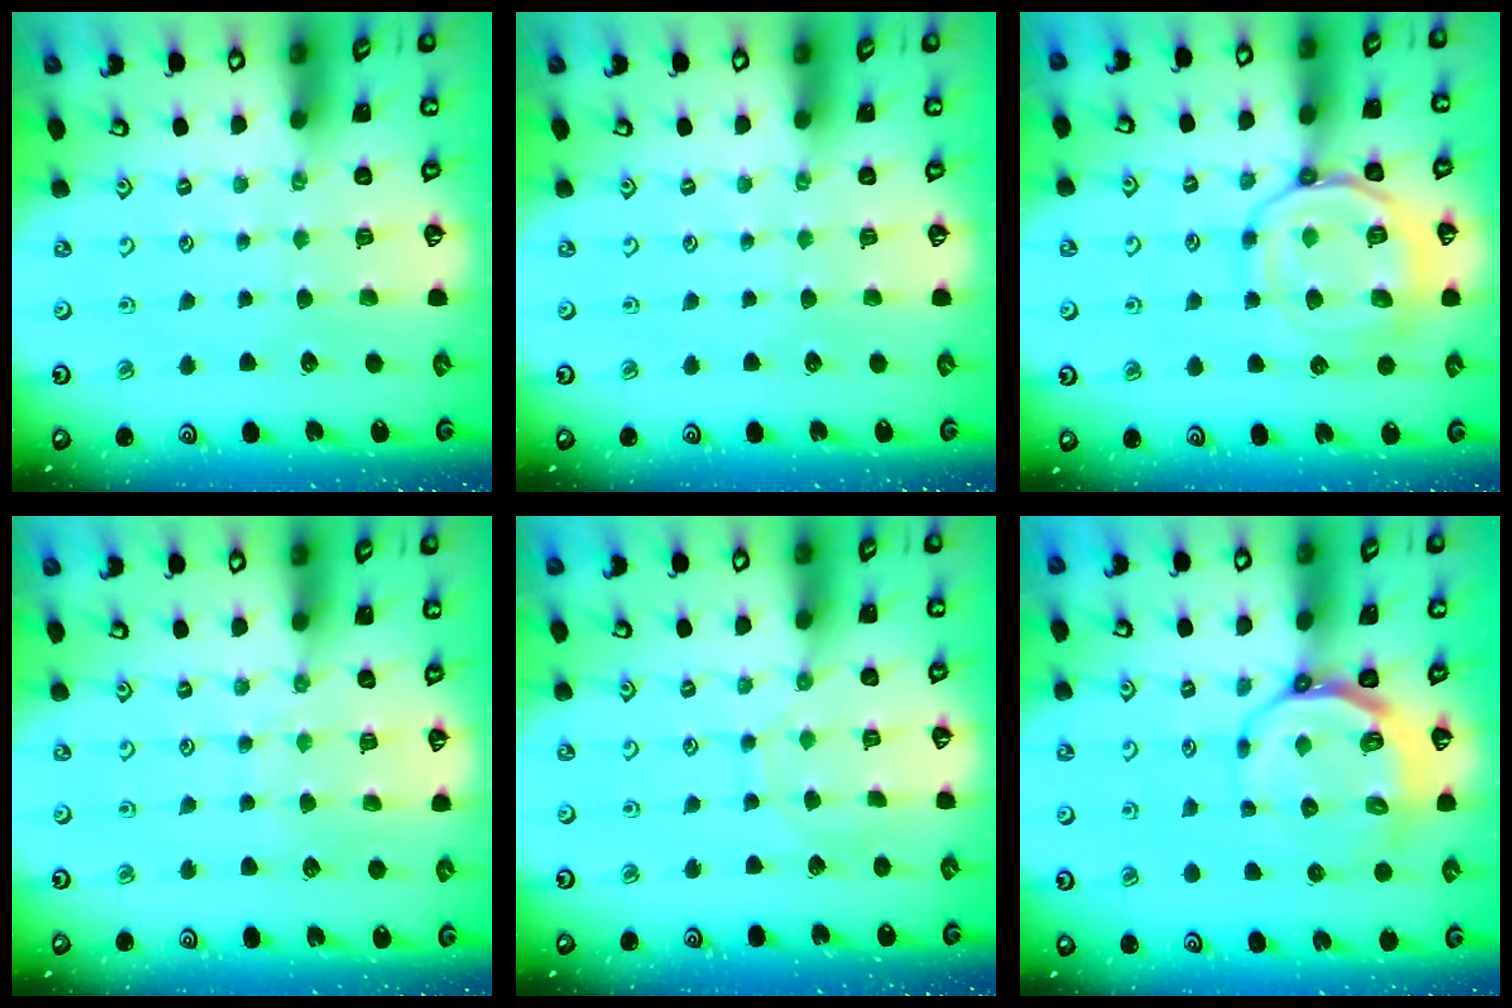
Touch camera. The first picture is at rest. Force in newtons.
{"total": 0.0}
{"total": 13.9, "press": 13.8, "slide": 1.5}
{"total": 6.9, "press": 6.9, "slide": 0.8}
{"total": 6.9, "press": 6.9, "slide": 0.6}
{"total": 9.2, "press": 8.5, "slide": 3.5}